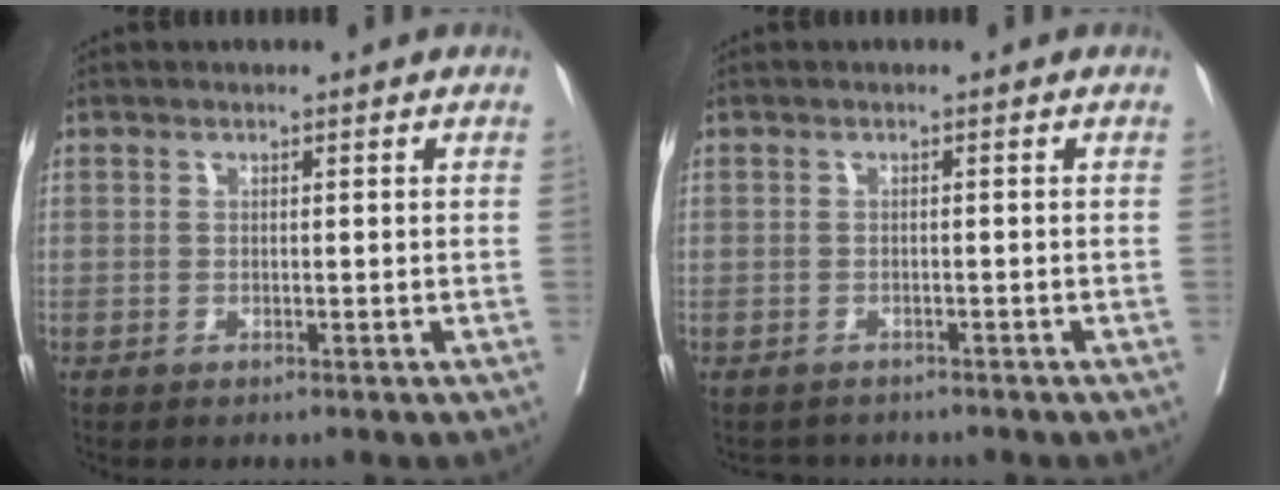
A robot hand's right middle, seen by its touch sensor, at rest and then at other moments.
{"total": 1.9, "force": [-1.7, 0.8, -0.2], "torque": [0.002, -0.002, -0.028]}